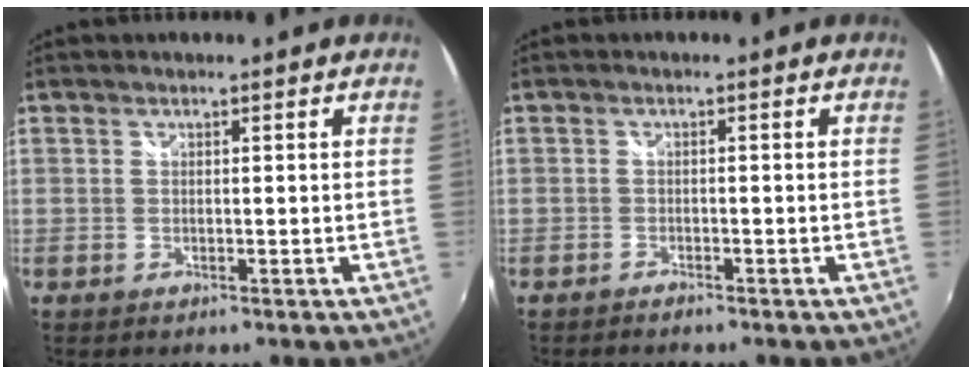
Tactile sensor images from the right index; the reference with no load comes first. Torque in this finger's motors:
{"motor_torque": [0.03, -0.02, 0.06, 0.02]}